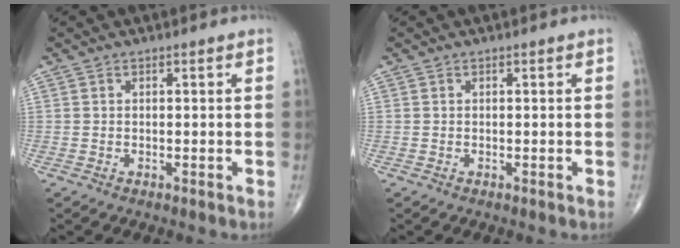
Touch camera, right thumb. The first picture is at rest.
{"total": 0.0}